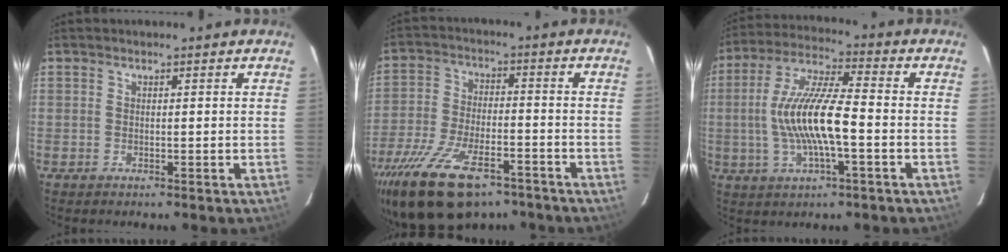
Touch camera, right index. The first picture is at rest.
{"total": 18.7, "force": [-12.8, 7.9, 11.1], "torque": [-0.233, -0.034, -0.218]}
{"total": 13.7, "force": [-2.2, 2.8, 13.2], "torque": [-0.264, 0.005, -0.043]}